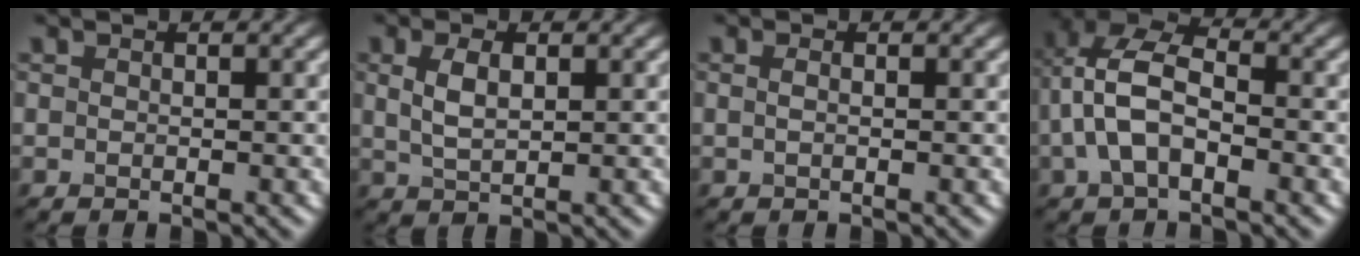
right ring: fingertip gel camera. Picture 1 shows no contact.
{"total": 2.6, "force": [0.7, 1.3, 2.2], "torque": [-0.052, -0.001, 0.019]}
{"total": 0.9, "force": [0.3, 0.5, 0.8], "torque": [-0.008, -0.005, 0.000]}
{"total": 6.0, "force": [-1.0, 3.5, 4.9], "torque": [-0.106, 0.019, -0.028]}